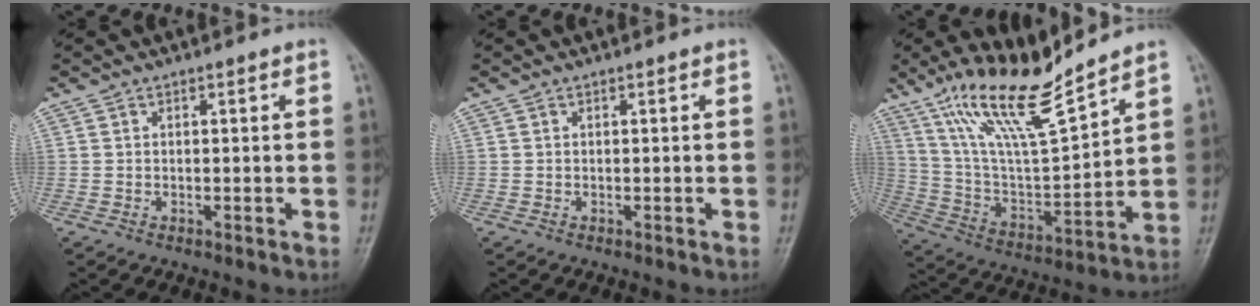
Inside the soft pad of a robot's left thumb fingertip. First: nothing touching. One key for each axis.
{"total": 0.0}
{"total": 16.1, "fx": 12.6, "fy": 2.2, "fz": 9.8, "tx": -0.169, "ty": -0.070, "tz": 0.248}